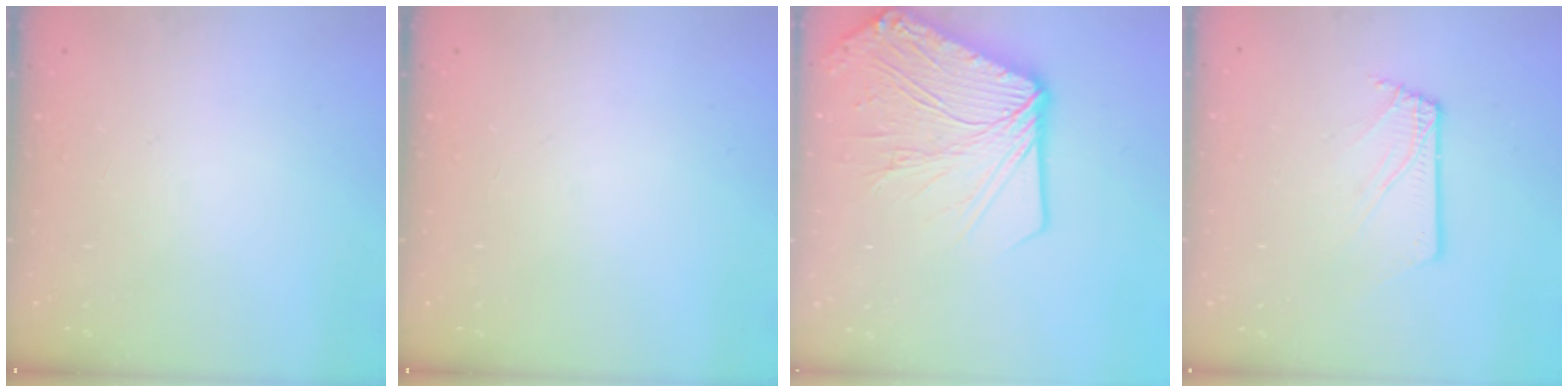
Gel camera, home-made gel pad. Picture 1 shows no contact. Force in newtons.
{"total": 0.0}
{"total": 21.3, "press": 21.2, "slide": 2.4}
{"total": 2.6, "press": 2.6, "slide": 0.3}